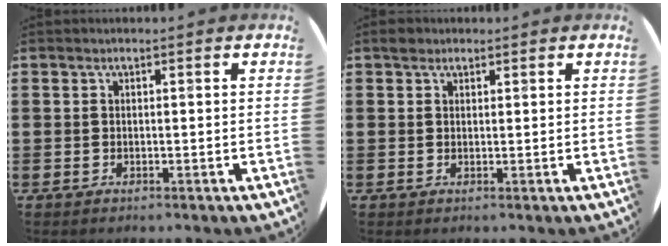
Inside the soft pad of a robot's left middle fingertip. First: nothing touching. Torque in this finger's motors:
{"motor_torque": [0.41, -0.31, 0.01, 0.03]}